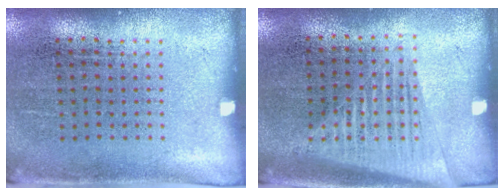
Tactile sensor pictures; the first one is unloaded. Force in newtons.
{"total": 1.5, "press": 1.4, "slide": 0.6}